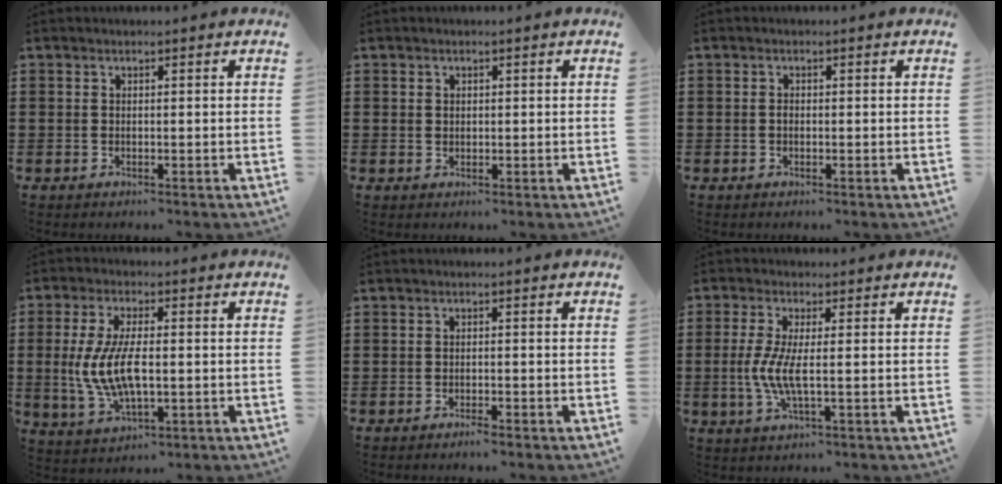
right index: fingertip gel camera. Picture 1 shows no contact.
{"total": 0.8, "force": [0.4, 0.7, 0.3], "torque": [-0.007, 0.003, 0.008]}
{"total": 0.7, "force": [-0.2, 0.4, 0.5], "torque": [-0.013, -0.001, -0.004]}
{"total": 8.9, "force": [-0.5, 3.6, 8.1], "torque": [-0.186, -0.009, -0.017]}
{"total": 1.1, "force": [-1.0, 0.0, 0.6], "torque": [-0.012, -0.004, -0.018]}
{"total": 5.5, "force": [-0.5, 1.0, 5.3], "torque": [-0.126, -0.012, -0.019]}